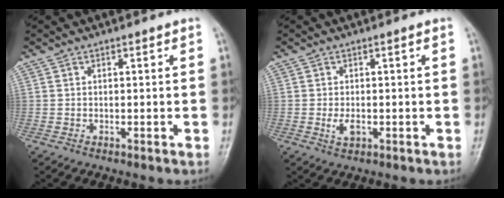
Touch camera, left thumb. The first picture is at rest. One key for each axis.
{"total": 2.6, "fx": -0.5, "fy": 1.3, "fz": 2.2, "tx": -0.043, "ty": 0.000, "tz": -0.007}